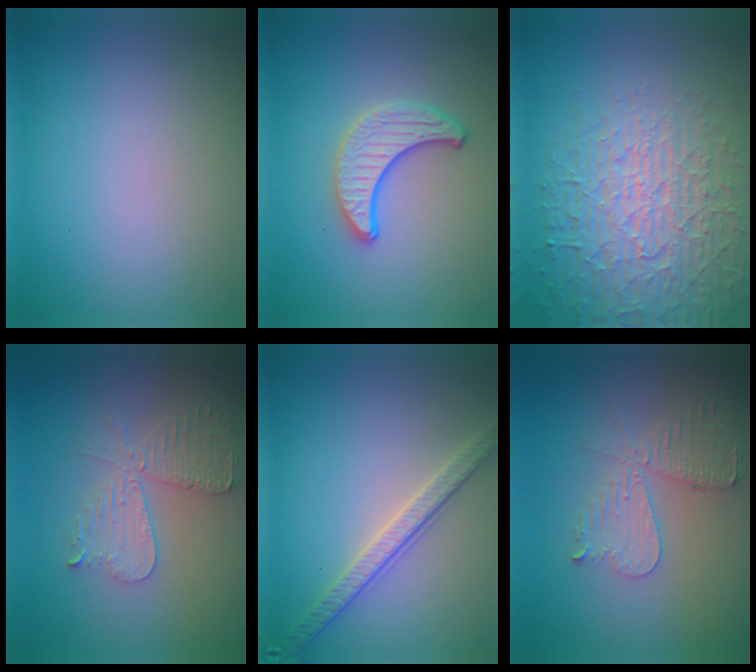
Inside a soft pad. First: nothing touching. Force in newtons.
{"total": 3.6, "press": 3.1, "slide": 1.8}
{"total": 7.2, "press": 7.0, "slide": 1.7}
{"total": 4.1, "press": 3.6, "slide": 2.0}
{"total": 3.4, "press": 3.0, "slide": 1.7}
{"total": 4.2, "press": 3.7, "slide": 2.1}